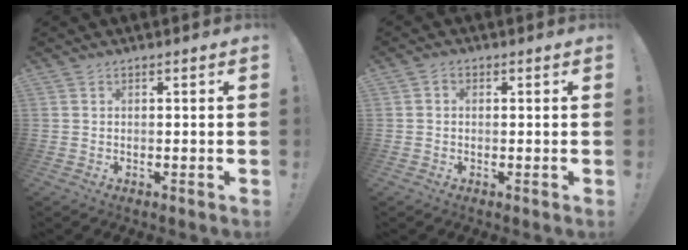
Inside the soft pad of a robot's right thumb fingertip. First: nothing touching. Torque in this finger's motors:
{"motor_torque": [-0.20, 0.18, -0.21, 0.22, 0.00]}